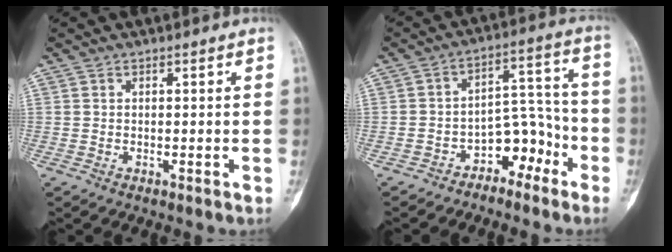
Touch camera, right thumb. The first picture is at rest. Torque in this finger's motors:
{"motor_torque": [2.21, 2.25, 0.32, -0.48, 0.01]}